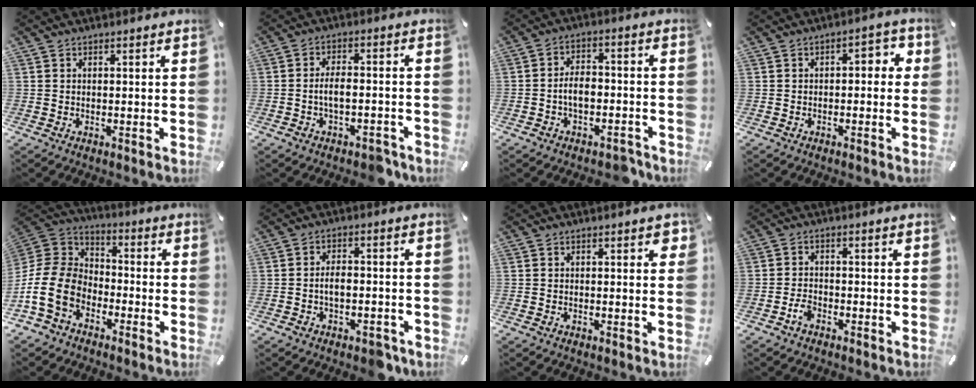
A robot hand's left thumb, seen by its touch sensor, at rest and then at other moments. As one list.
[{"total": 6.4, "force": [-2.5, 3.0, 5.1], "torque": [-0.089, 0.020, -0.045]}, {"total": 6.9, "force": [-2.6, 4.4, 4.6], "torque": [-0.081, 0.024, -0.045]}, {"total": 3.6, "force": [-1.2, 2.1, 2.6], "torque": [-0.035, 0.012, -0.031]}, {"total": 14.7, "force": [-6.7, 10.6, 7.6], "torque": [-0.175, 0.036, -0.123]}, {"total": 5.6, "force": [-2.3, 3.0, 4.1], "torque": [-0.066, 0.021, -0.040]}, {"total": 1.5, "force": [0.2, 0.7, 1.3], "torque": [-0.017, 0.002, 0.000]}, {"total": 3.0, "force": [-2.0, 1.7, 1.4], "torque": [-0.032, 0.008, -0.040]}]